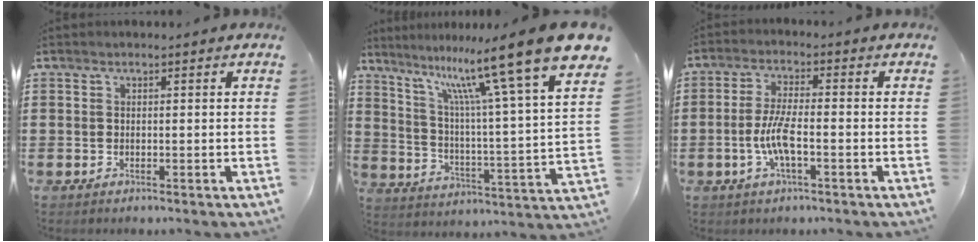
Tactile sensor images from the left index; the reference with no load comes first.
{"total": 15.5, "force": [11.5, 0.2, 10.4], "torque": [-0.201, -0.085, 0.182]}
{"total": 6.1, "force": [-1.8, 1.4, 5.6], "torque": [-0.124, -0.005, -0.040]}